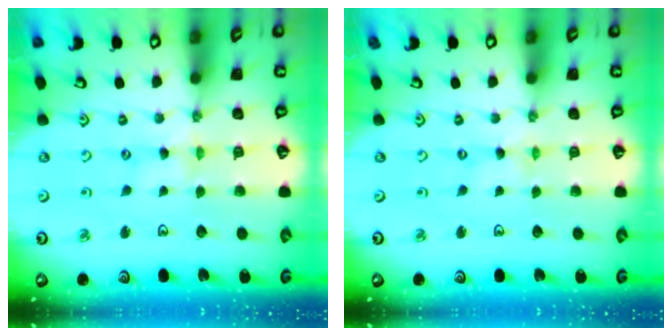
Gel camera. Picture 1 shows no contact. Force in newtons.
{"total": 0.0}